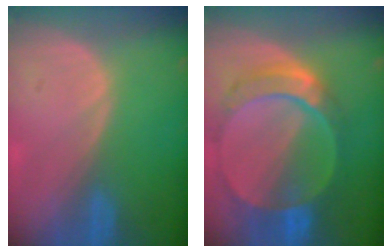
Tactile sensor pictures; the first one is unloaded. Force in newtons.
{"total": 9.5, "press": 8.3, "slide": 4.6}